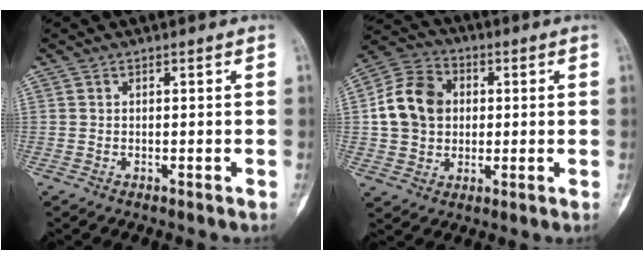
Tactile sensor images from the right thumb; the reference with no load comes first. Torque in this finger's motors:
{"motor_torque": [0.41, 1.17, 0.26, -0.15, 0.08]}